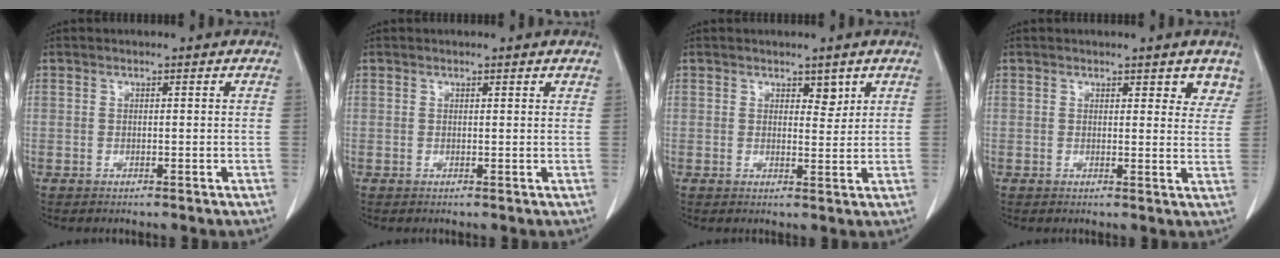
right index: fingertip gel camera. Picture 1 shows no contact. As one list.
[{"total": 0.7, "force": [0.7, 0.1, 0.2], "torque": [-0.006, -0.002, 0.005]}, {"total": 2.2, "force": [1.4, 1.2, 1.3], "torque": [-0.012, -0.007, 0.023]}, {"total": 4.3, "force": [3.3, 1.8, 2.0], "torque": [-0.002, -0.009, 0.031]}]